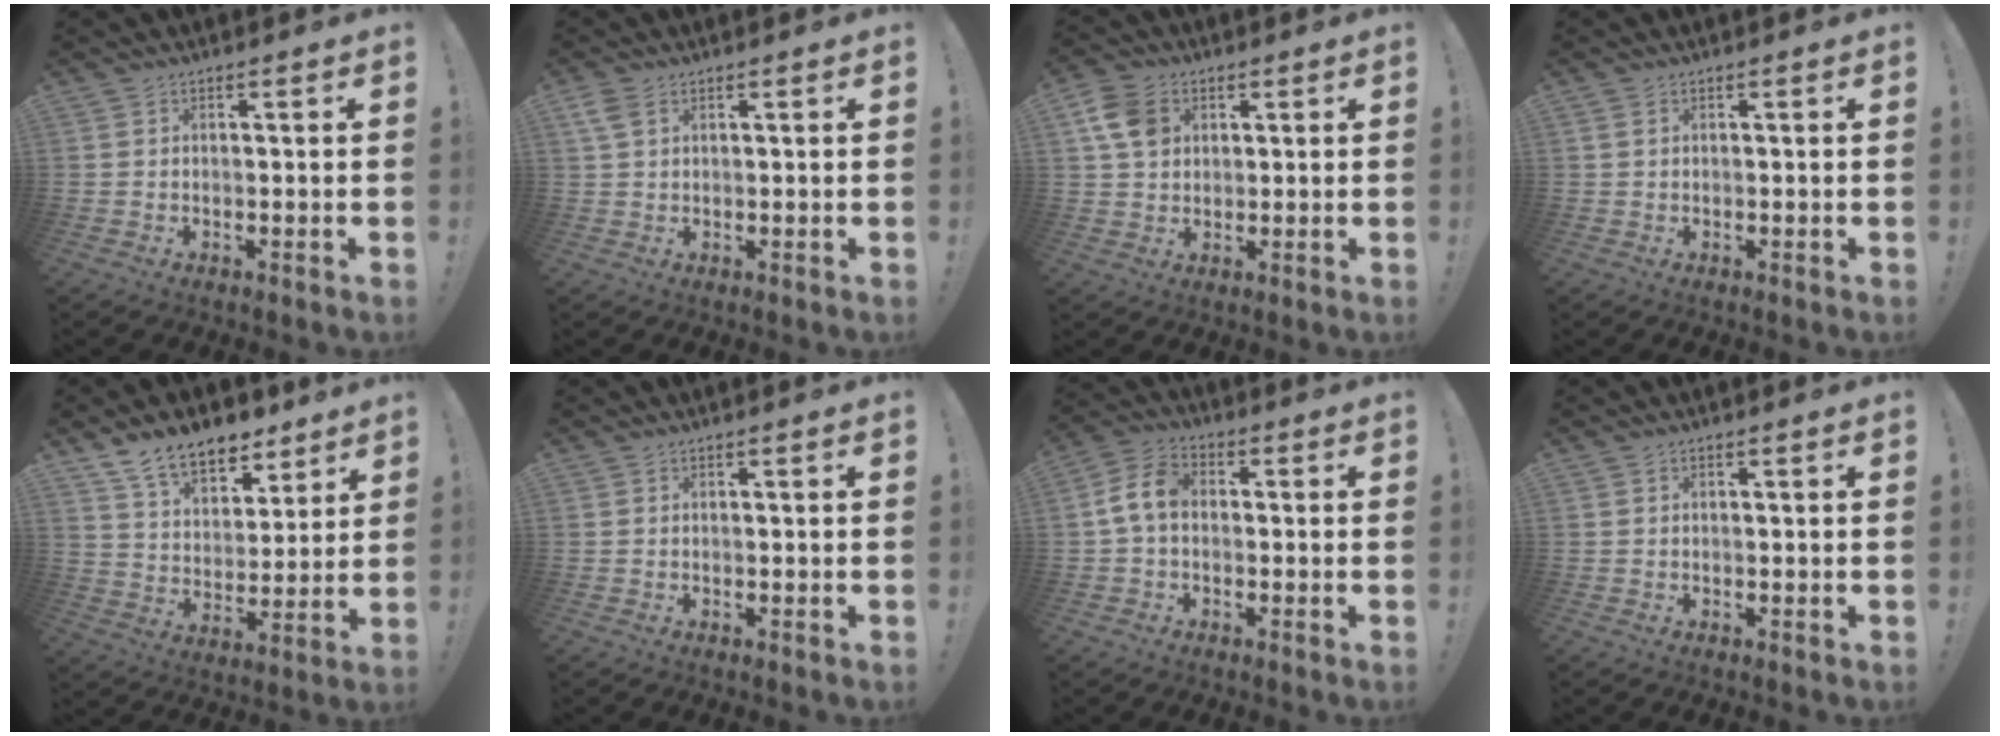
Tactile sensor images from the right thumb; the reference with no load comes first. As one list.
[{"total": 3.8, "force": [1.9, 2.1, 2.5], "torque": [-0.050, 0.002, 0.037]}, {"total": 8.7, "force": [3.1, 6.9, 4.3], "torque": [-0.075, -0.001, 0.063]}, {"total": 0.9, "force": [0.4, 0.6, 0.5], "torque": [-0.018, 0.004, 0.009]}, {"total": 13.6, "force": [10.3, 7.3, 5.2], "torque": [-0.092, -0.065, 0.192]}, {"total": 0.0}, {"total": 8.2, "force": [-0.1, 5.3, 6.3], "torque": [-0.132, 0.016, 0.003]}, {"total": 0.0}]